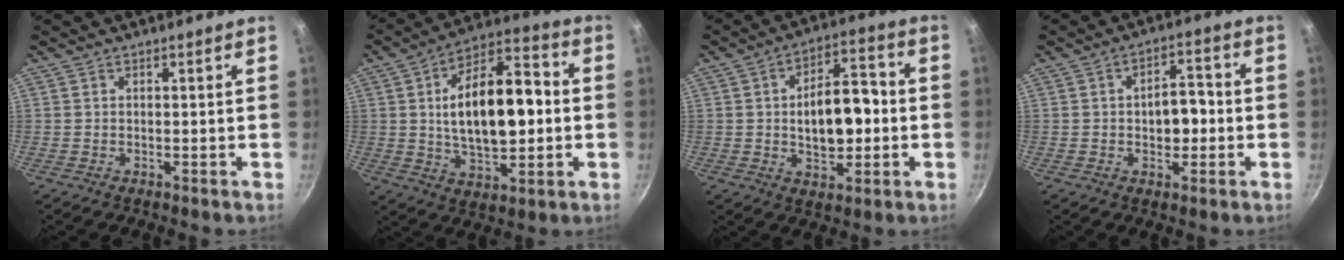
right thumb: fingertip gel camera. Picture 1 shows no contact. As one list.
[{"total": 19.9, "force": [1.1, 10.0, 17.2], "torque": [-0.261, 0.022, 0.016]}, {"total": 13.3, "force": [-0.2, 7.3, 11.2], "torque": [-0.146, 0.025, -0.003]}, {"total": 7.1, "force": [-0.4, 4.2, 5.6], "torque": [-0.063, 0.018, -0.010]}]